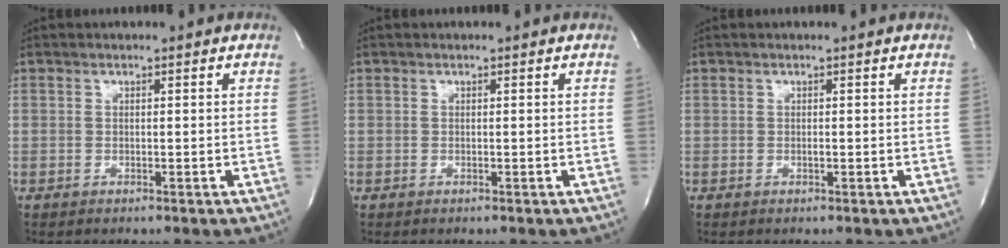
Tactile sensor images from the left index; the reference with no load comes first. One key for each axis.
{"total": 0.0}
{"total": 0.0}